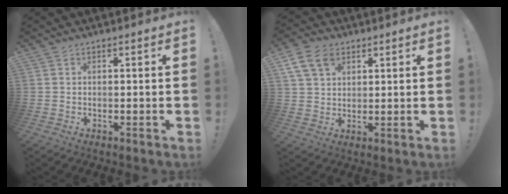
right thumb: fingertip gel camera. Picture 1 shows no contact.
{"total": 9.7, "force": [4.8, 6.6, 5.3], "torque": [-0.097, -0.008, 0.093]}